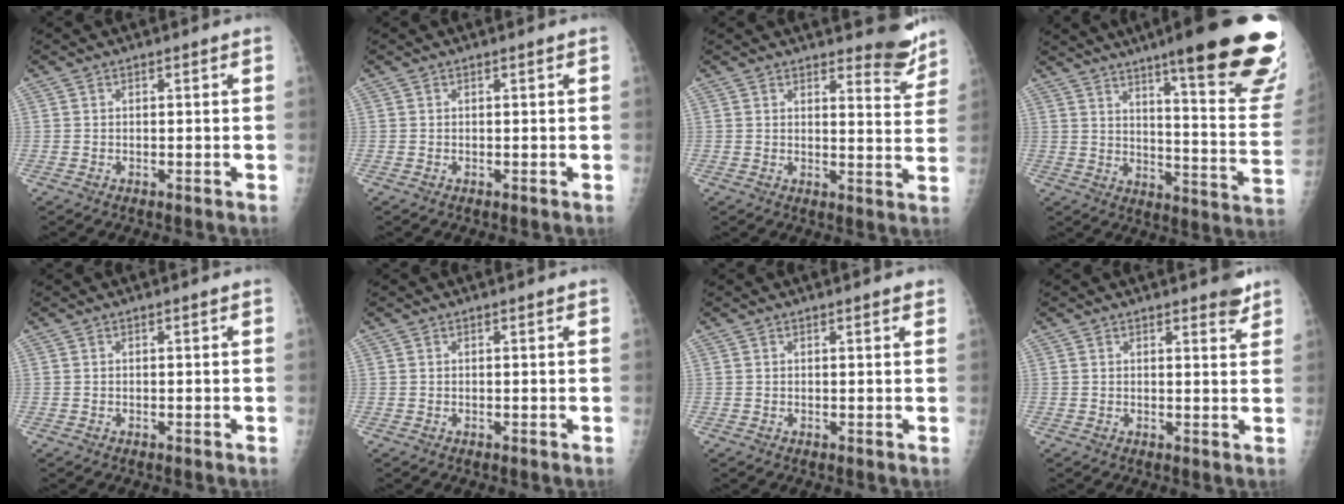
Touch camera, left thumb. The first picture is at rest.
{"total": 0.0}
{"total": 6.8, "force": [6.2, 1.9, 2.0], "torque": [0.002, -0.056, 0.068]}
{"total": 28.2, "force": [18.5, 3.9, 21.0], "torque": [-0.220, -0.092, 0.248]}
{"total": 0.0}
{"total": 0.0}
{"total": 1.2, "force": [0.9, 0.1, 0.8], "torque": [-0.008, -0.002, 0.010]}
{"total": 2.9, "force": [2.3, 0.8, 1.5], "torque": [-0.005, -0.016, 0.027]}